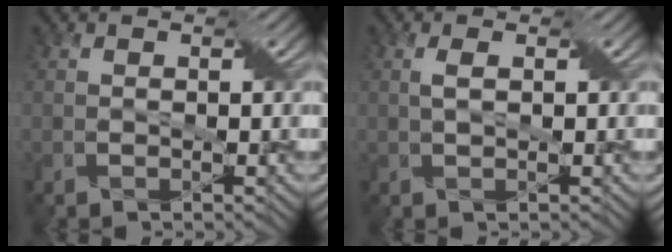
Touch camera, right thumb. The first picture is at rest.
{"total": 1.3, "force": [0.3, 0.3, 1.2], "torque": [-0.031, 0.007, 0.005]}